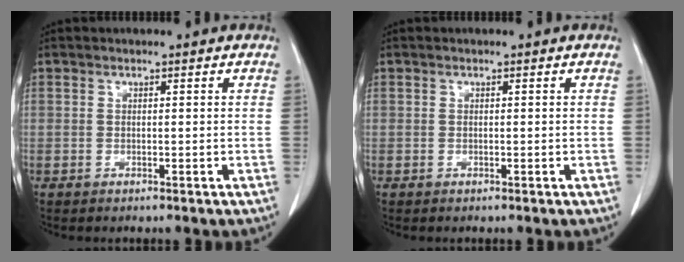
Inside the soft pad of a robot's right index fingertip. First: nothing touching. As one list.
[{"total": 0.0}]